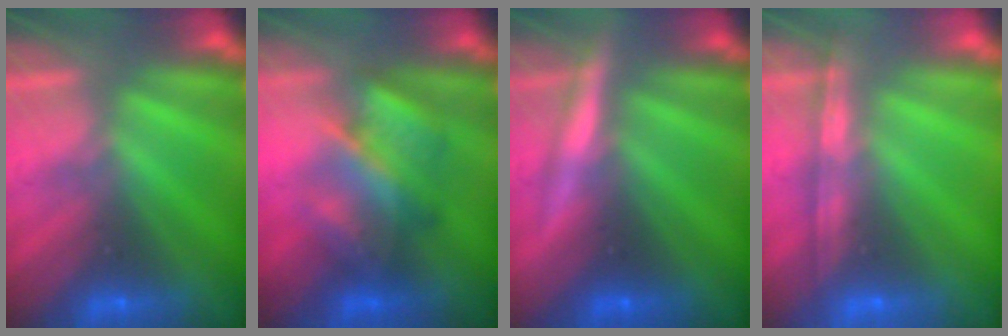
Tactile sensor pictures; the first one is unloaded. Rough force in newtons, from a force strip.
{"total": 3.9}
{"total": 3.4}
{"total": 1.2}